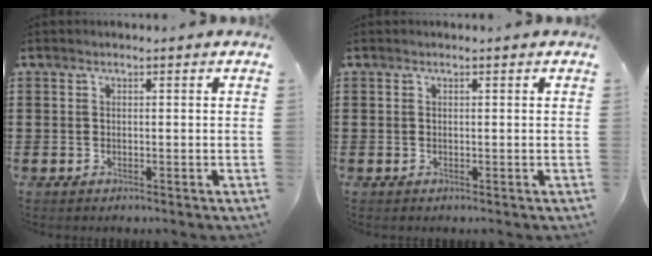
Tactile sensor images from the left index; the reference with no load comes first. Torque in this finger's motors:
{"motor_torque": [-0.01, 0.01, -0.01, -0.01]}